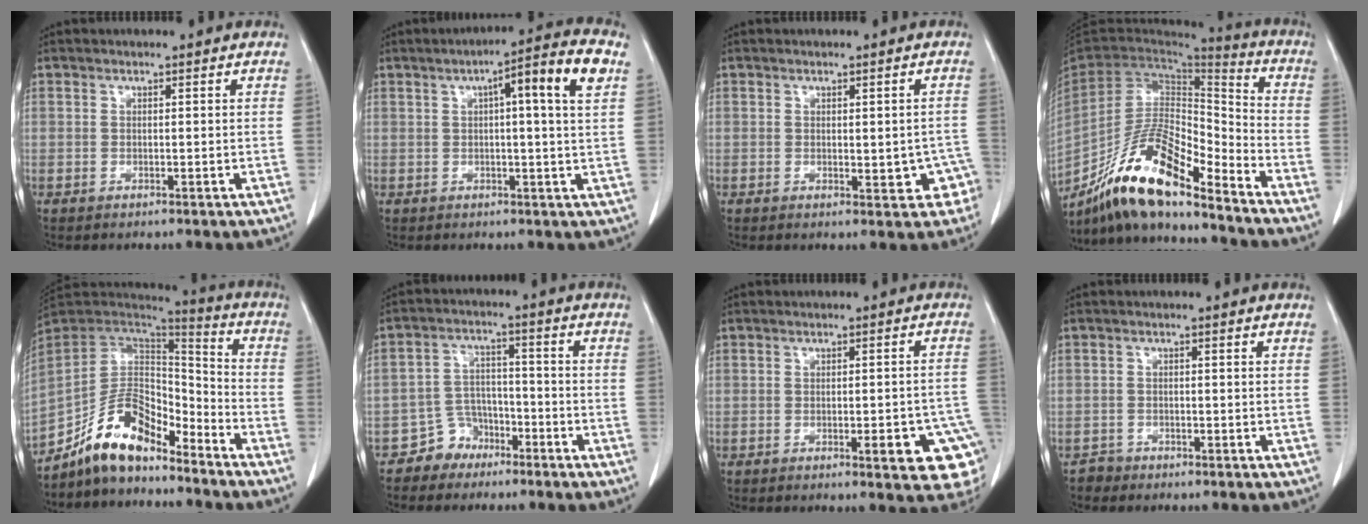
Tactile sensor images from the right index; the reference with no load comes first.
{"total": 9.2, "force": [3.1, -0.2, 8.7], "torque": [-0.131, 0.019, 0.038]}
{"total": 4.3, "force": [-1.4, 1.9, 3.6], "torque": [-0.026, 0.009, -0.012]}
{"total": 17.5, "force": [-13.6, 3.2, 10.5], "torque": [-0.197, 0.002, -0.250]}
{"total": 12.9, "force": [-10.2, 4.9, 6.2], "torque": [-0.109, 0.037, -0.190]}
{"total": 5.4, "force": [-3.9, 3.7, 0.3], "torque": [0.001, 0.013, -0.067]}
{"total": 9.8, "force": [-4.5, 2.1, 8.4], "torque": [-0.051, 0.012, -0.052]}
{"total": 1.6, "force": [-1.2, 0.9, -0.6], "torque": [0.006, 0.004, -0.027]}